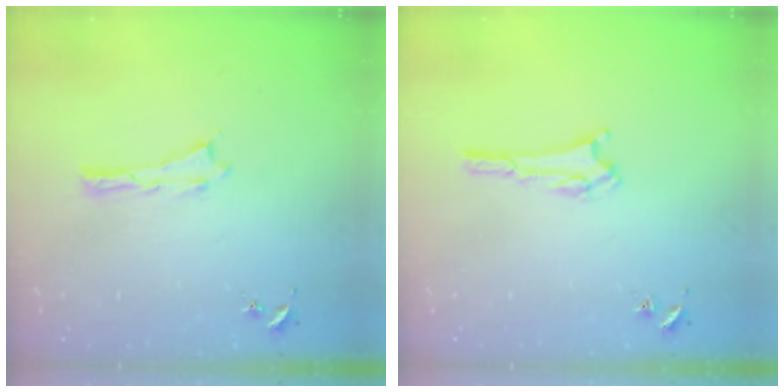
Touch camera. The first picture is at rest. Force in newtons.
{"total": 1.8, "press": 1.8, "slide": 0.2}